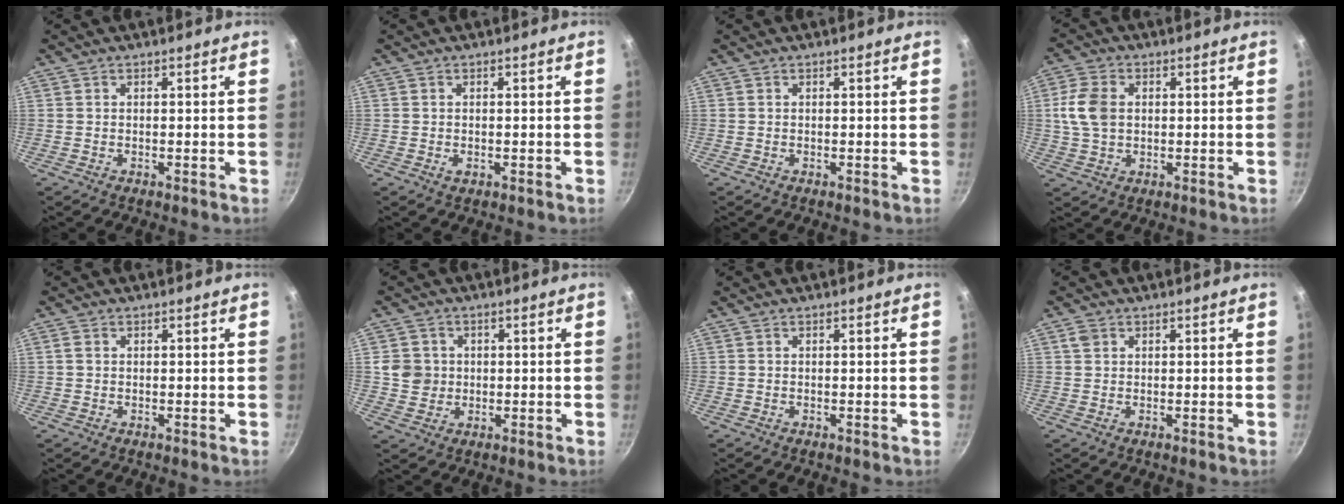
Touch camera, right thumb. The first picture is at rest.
{"total": 1.0, "force": [-0.2, 0.6, 0.8], "torque": [-0.013, 0.000, -0.003]}
{"total": 0.0}
{"total": 7.7, "force": [0.9, 5.5, 5.4], "torque": [-0.100, 0.007, 0.015]}
{"total": 1.2, "force": [0.2, 1.0, 0.6], "torque": [-0.011, 0.003, 0.003]}
{"total": 5.4, "force": [0.5, 5.1, 1.7], "torque": [-0.005, 0.004, 0.010]}
{"total": 0.0}
{"total": 1.8, "force": [0.8, 1.4, 0.8], "torque": [-0.013, 0.003, 0.013]}